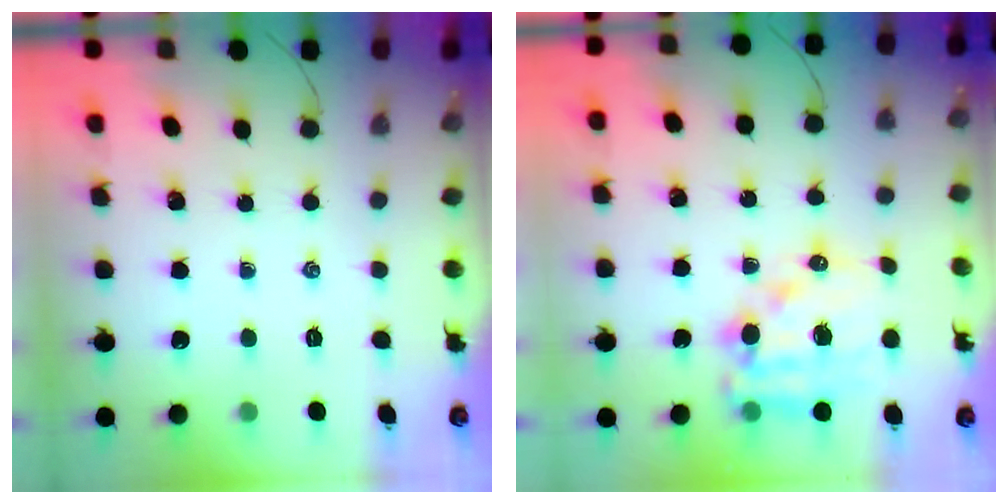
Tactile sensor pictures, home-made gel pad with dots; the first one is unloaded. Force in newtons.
{"total": 16.3, "press": 15.9, "slide": 3.7}